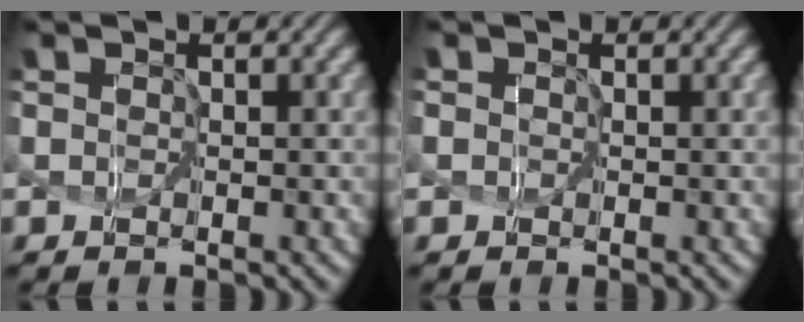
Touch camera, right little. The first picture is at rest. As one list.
[{"total": 1.1, "force": [0.4, 0.9, 0.5], "torque": [0.003, 0.011, -0.010]}]